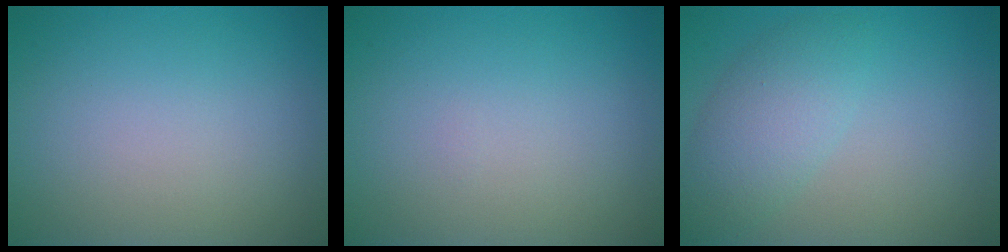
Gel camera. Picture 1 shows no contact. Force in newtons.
{"total": 0.0}
{"total": 3.8, "press": 3.8, "slide": 0.1}